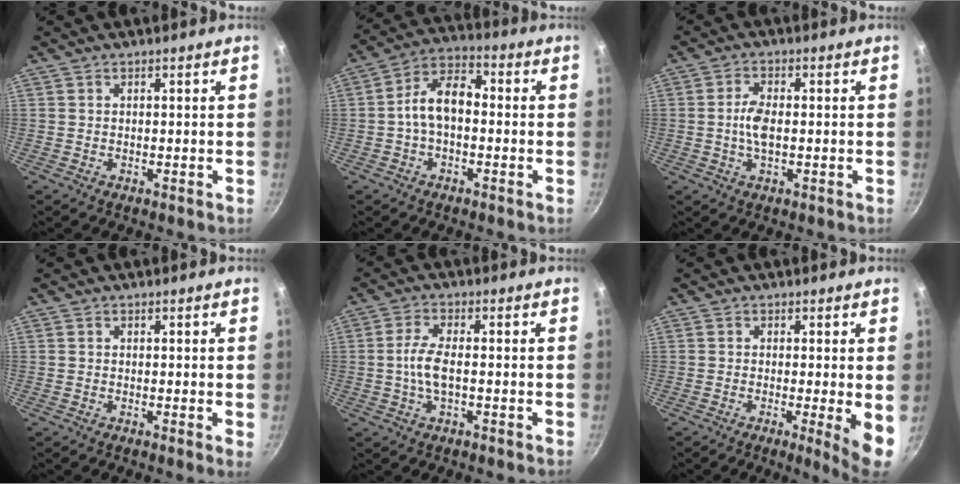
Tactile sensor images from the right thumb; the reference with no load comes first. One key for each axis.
{"total": 8.9, "fx": -0.9, "fy": 5.4, "fz": 7.0, "tx": -0.107, "ty": 0.040, "tz": -0.029}
{"total": 4.7, "fx": -0.3, "fy": 2.2, "fz": 4.1, "tx": -0.088, "ty": 0.006, "tz": -0.008}
{"total": 0.8, "fx": 0.0, "fy": 0.2, "fz": 0.7, "tx": -0.011, "ty": -0.002, "tz": -0.004}
{"total": 5.4, "fx": -0.7, "fy": 1.9, "fz": 5.0, "tx": -0.109, "ty": 0.010, "tz": -0.019}
{"total": 6.2, "fx": -0.8, "fy": 0.7, "fz": 6.1, "tx": -0.083, "ty": -0.014, "tz": -0.011}